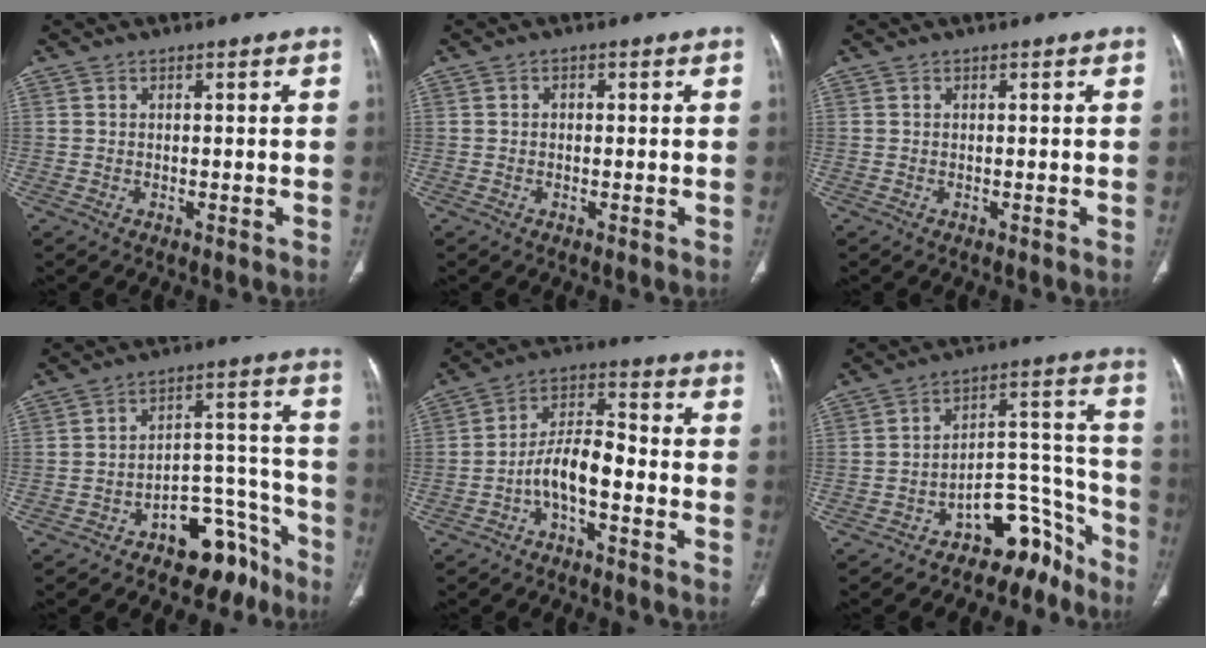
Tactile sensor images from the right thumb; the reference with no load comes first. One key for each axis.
{"total": 0.9, "fx": 0.2, "fy": 0.7, "fz": 0.5, "tx": -0.007, "ty": 0.003, "tz": 0.002}
{"total": 0.0}
{"total": 11.8, "fx": -8.4, "fy": 6.2, "fz": 5.4, "tx": -0.023, "ty": 0.114, "tz": -0.125}
{"total": 8.0, "fx": -3.3, "fy": 3.2, "fz": 6.6, "tx": -0.120, "ty": 0.047, "tz": -0.065}
{"total": 11.5, "fx": -8.7, "fy": 5.8, "fz": 4.8, "tx": -0.014, "ty": 0.134, "tz": -0.136}